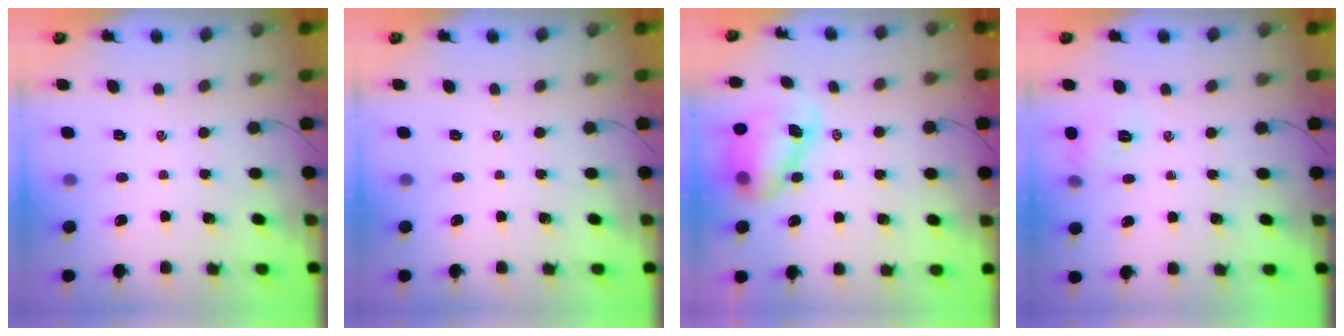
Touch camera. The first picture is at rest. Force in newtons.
{"total": 0.0}
{"total": 8.2, "press": 8.1, "slide": 1.7}
{"total": 6.9, "press": 6.8, "slide": 1.2}